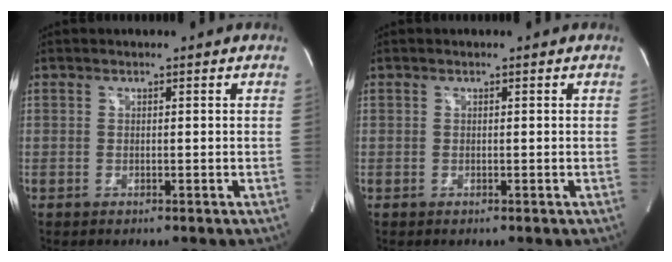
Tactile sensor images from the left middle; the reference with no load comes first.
{"total": 0.0}